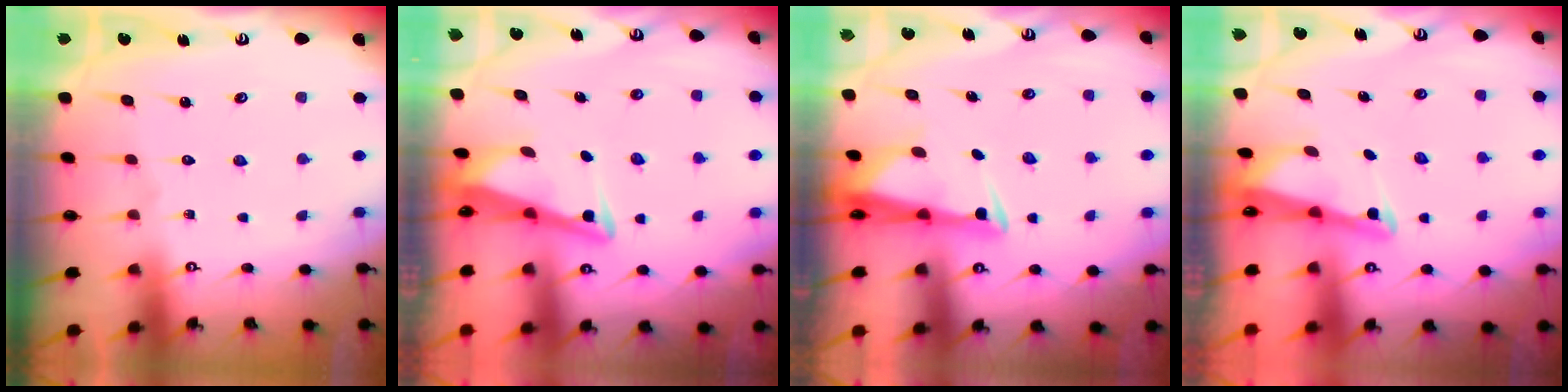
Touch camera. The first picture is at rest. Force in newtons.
{"total": 3.5, "press": 3.4, "slide": 0.4}
{"total": 2.8, "press": 2.7, "slide": 0.9}
{"total": 2.6, "press": 2.6, "slide": 0.2}